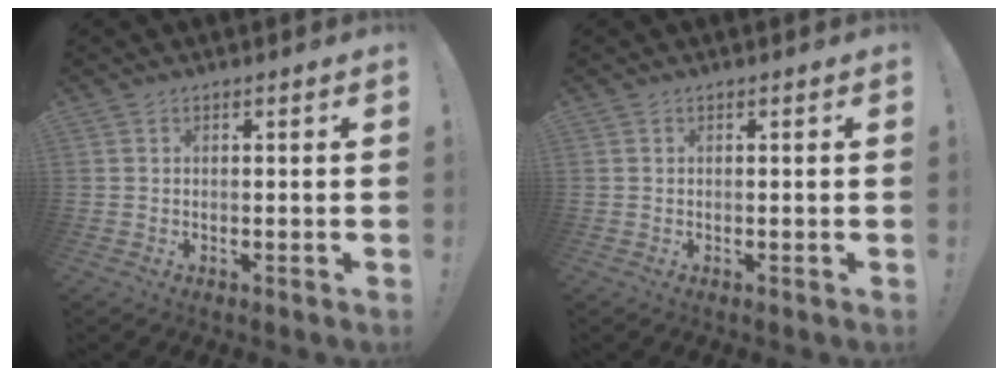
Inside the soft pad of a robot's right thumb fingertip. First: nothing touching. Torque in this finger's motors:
{"motor_torque": [0.00, 0.00, -0.01, 0.00, 0.00]}